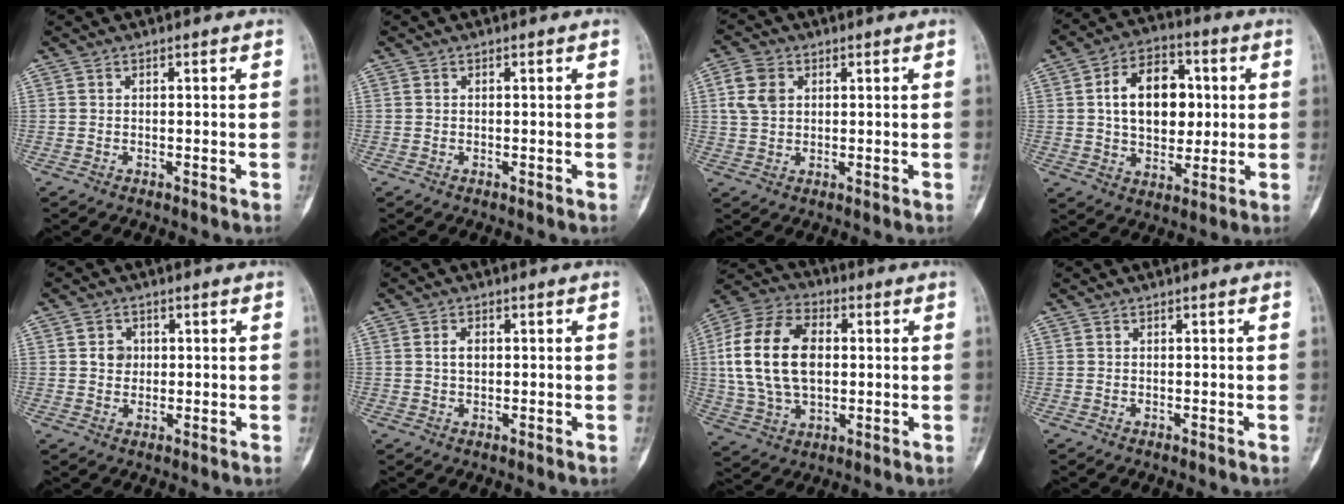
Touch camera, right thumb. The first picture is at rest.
{"total": 0.0}
{"total": 5.8, "force": [1.7, 4.3, 3.6], "torque": [-0.064, 0.005, 0.033]}
{"total": 15.3, "force": [2.4, 10.3, 11.1], "torque": [-0.134, 0.007, 0.037]}
{"total": 3.4, "force": [0.6, 2.9, 1.6], "torque": [-0.005, 0.000, 0.010]}
{"total": 2.4, "force": [0.5, 1.5, 1.8], "torque": [-0.026, 0.002, 0.009]}
{"total": 19.1, "force": [1.9, 12.2, 14.6], "torque": [-0.274, 0.012, 0.035]}
{"total": 0.0}